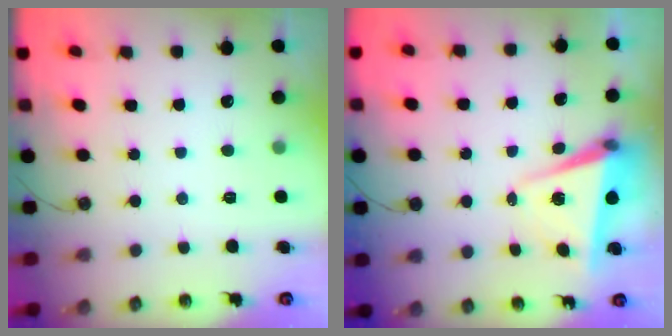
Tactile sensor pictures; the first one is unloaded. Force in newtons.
{"total": 6.7, "press": 5.7, "slide": 3.6}